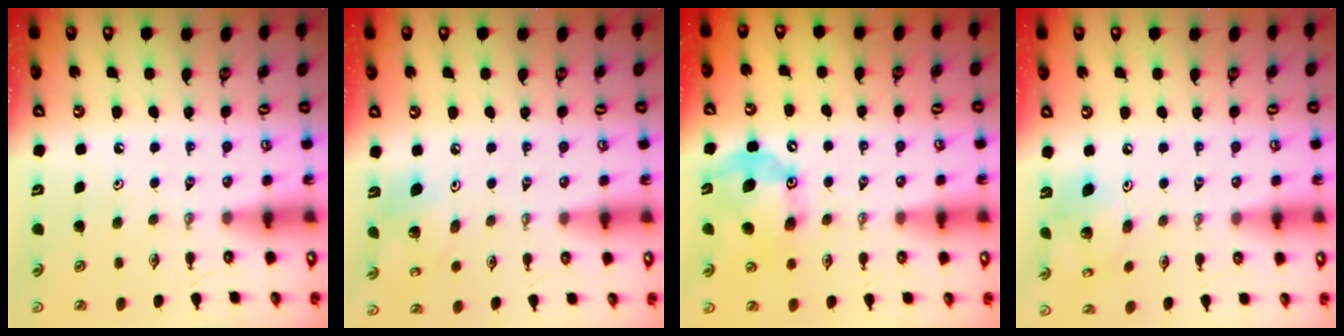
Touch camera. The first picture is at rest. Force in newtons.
{"total": 11.0, "press": 10.8, "slide": 1.6}
{"total": 14.9, "press": 14.9, "slide": 0.3}
{"total": 11.7, "press": 11.5, "slide": 2.2}